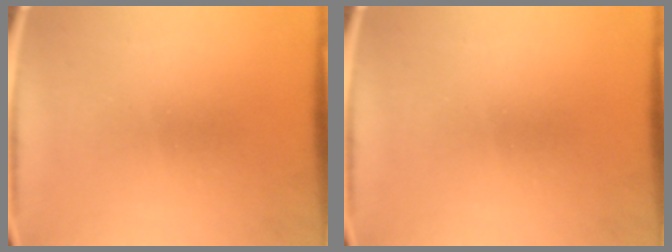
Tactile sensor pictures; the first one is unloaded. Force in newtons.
{"total": 0.0}